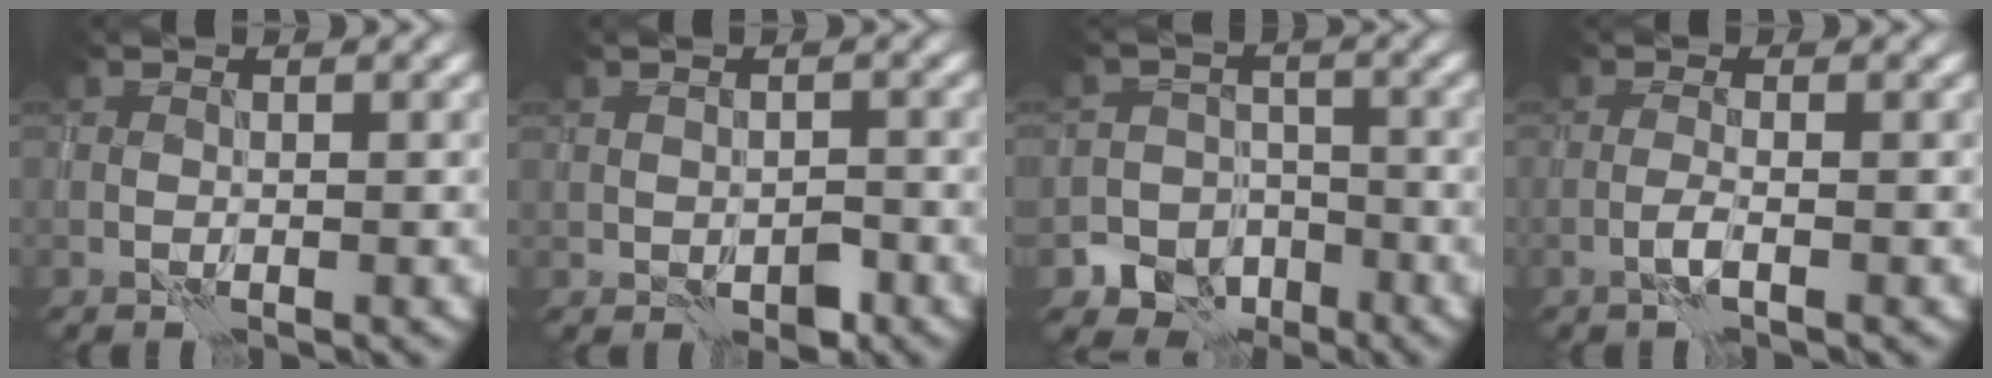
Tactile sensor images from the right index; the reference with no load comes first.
{"total": 1.8, "force": [-0.7, 1.3, 1.0], "torque": [-0.009, -0.003, -0.006]}
{"total": 6.5, "force": [-4.1, 4.9, 0.8], "torque": [0.020, -0.006, -0.080]}
{"total": 1.2, "force": [-0.6, 0.2, 1.0], "torque": [-0.020, 0.005, -0.016]}